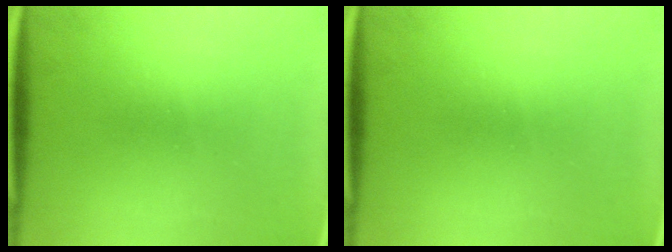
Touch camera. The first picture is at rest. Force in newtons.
{"total": 0.0}